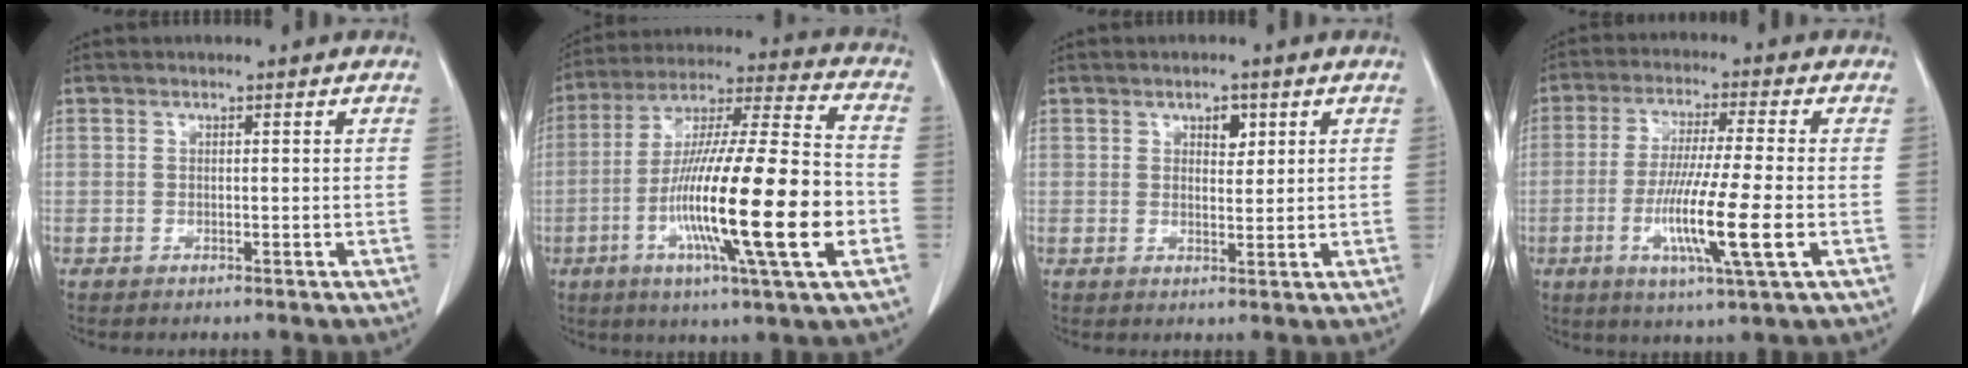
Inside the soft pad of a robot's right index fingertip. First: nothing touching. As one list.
[{"total": 24.0, "force": [-6.4, 1.5, 23.1], "torque": [-0.402, -0.021, -0.113]}, {"total": 3.2, "force": [1.4, 1.8, 2.2], "torque": [-0.036, 0.003, 0.025]}, {"total": 12.4, "force": [-3.4, 0.0, 11.9], "torque": [-0.227, -0.022, -0.064]}]